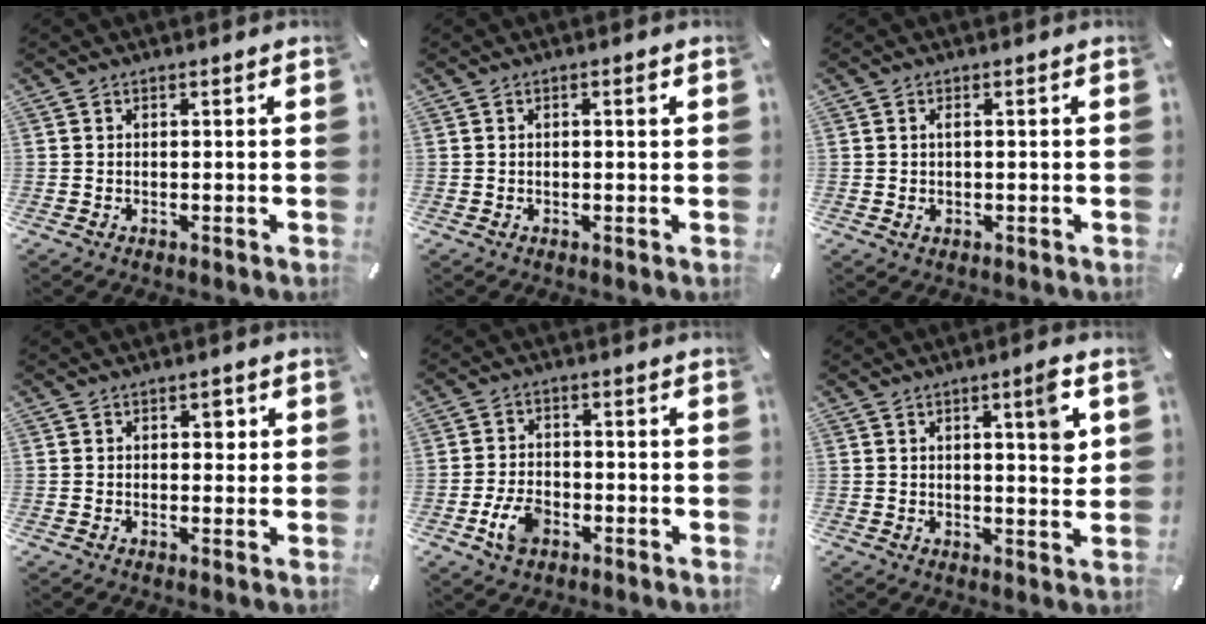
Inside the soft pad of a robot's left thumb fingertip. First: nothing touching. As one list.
[{"total": 1.6, "force": [0.3, 0.5, 1.4], "torque": [-0.021, 0.002, 0.001]}, {"total": 1.5, "force": [0.1, 0.7, 1.2], "torque": [-0.025, 0.005, 0.000]}, {"total": 2.3, "force": [0.6, 1.6, 1.6], "torque": [-0.009, -0.002, 0.002]}, {"total": 6.8, "force": [-2.9, 4.5, 4.2], "torque": [-0.098, 0.008, -0.056]}, {"total": 6.9, "force": [2.6, 1.3, 6.2], "torque": [-0.083, -0.015, 0.033]}]